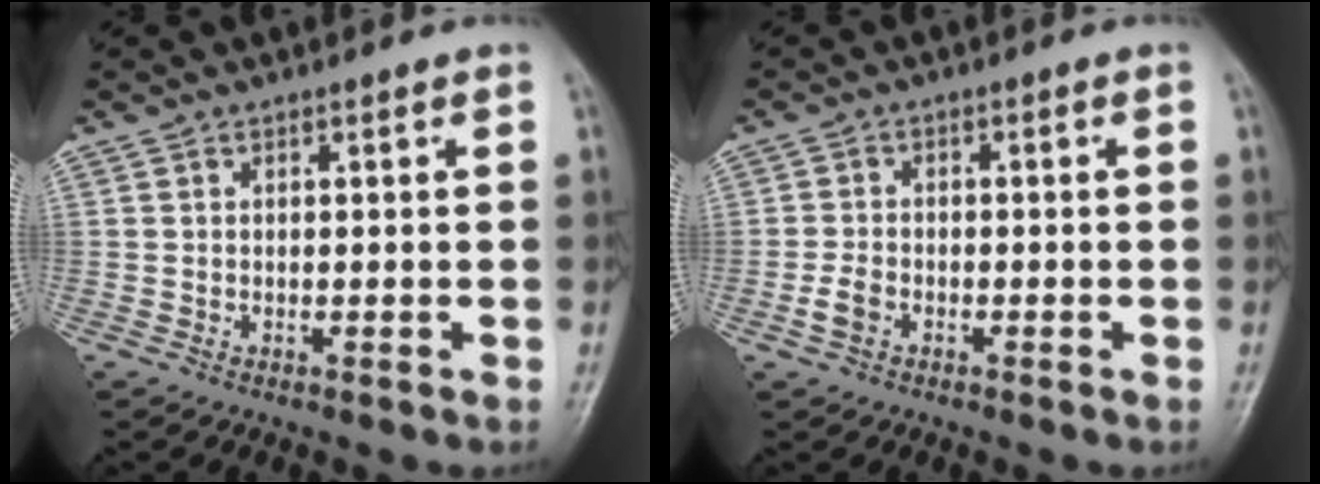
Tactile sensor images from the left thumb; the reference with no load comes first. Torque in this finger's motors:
{"motor_torque": [-0.22, 0.27, 0.09, 0.05, 0.00]}